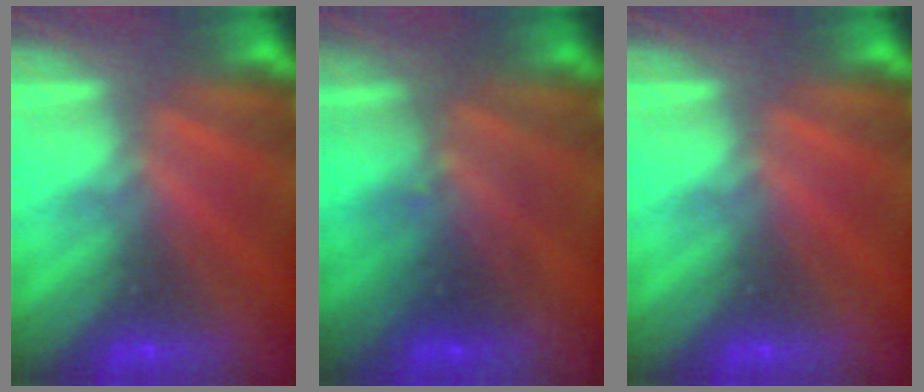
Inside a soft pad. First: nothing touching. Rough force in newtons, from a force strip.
{"total": 2.3}
{"total": 0.0}